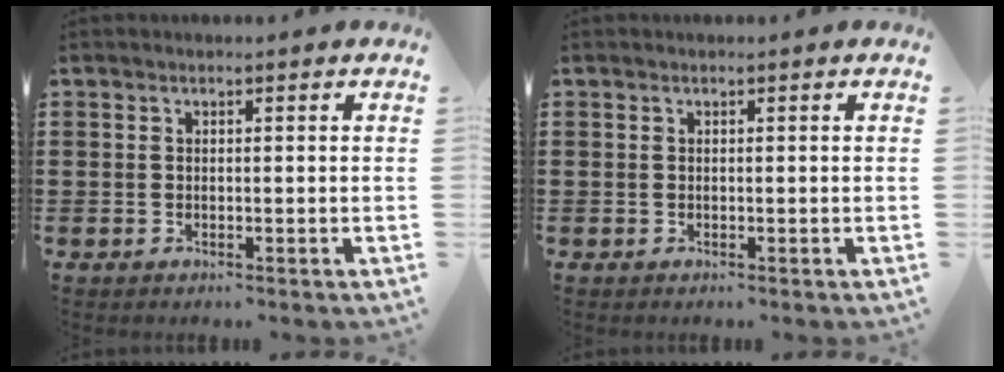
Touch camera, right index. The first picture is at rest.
{"total": 0.0}